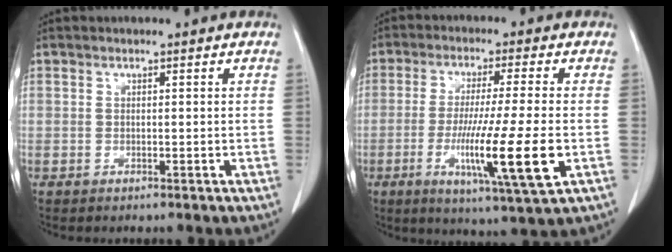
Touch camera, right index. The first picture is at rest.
{"total": 13.1, "force": [-3.5, -0.6, 12.7], "torque": [-0.227, -0.034, -0.060]}